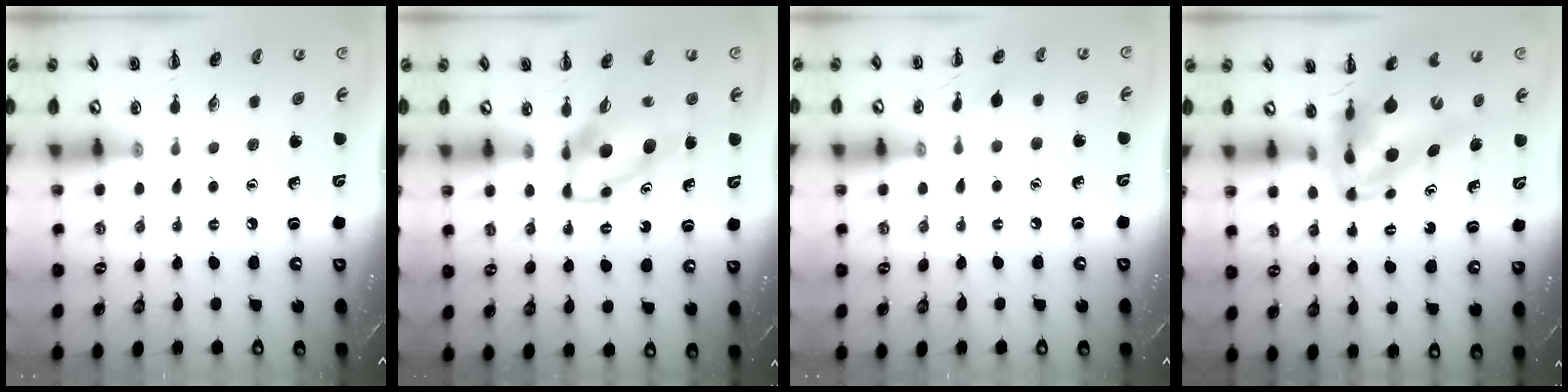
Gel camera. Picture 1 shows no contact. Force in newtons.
{"total": 6.1, "press": 5.9, "slide": 1.6}
{"total": 5.0, "press": 4.7, "slide": 1.6}
{"total": 10.4, "press": 10.0, "slide": 3.0}